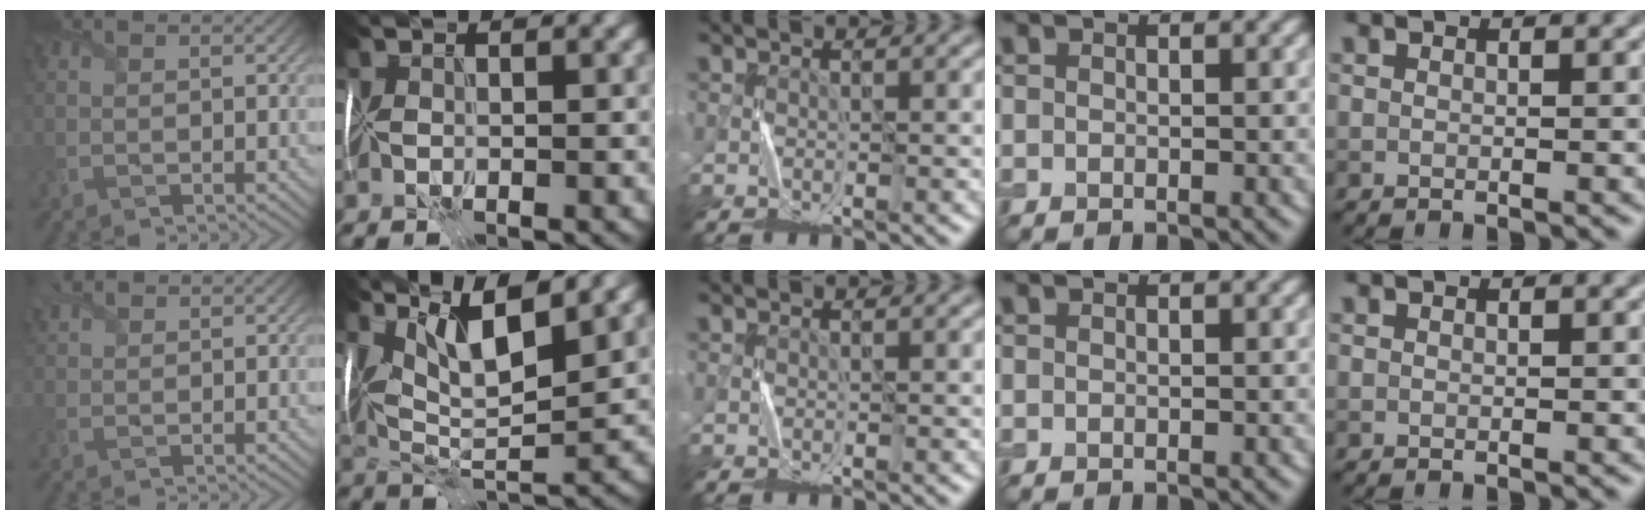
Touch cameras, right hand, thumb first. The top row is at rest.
{"thumb": {"total": 2.7, "force": [2.2, 0.8, 1.2], "torque": [-0.033, 0.014, 0.043]}, "index": {"total": 8.1, "force": [4.4, 1.9, 6.6], "torque": [-0.122, 0.002, 0.080]}}